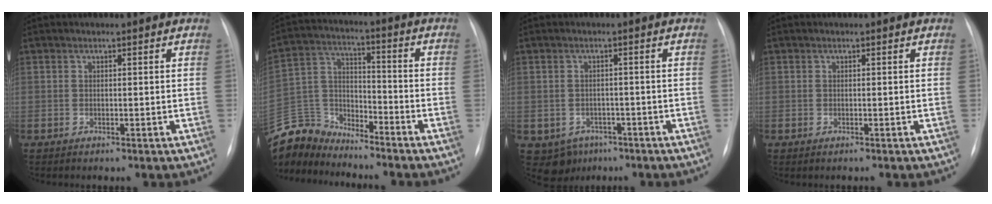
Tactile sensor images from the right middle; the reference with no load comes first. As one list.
[{"total": 10.0, "force": [-9.8, 2.0, -0.2], "torque": [-0.003, 0.024, -0.199]}, {"total": 5.4, "force": [-2.8, 4.5, 1.2], "torque": [-0.020, 0.008, -0.031]}, {"total": 0.0}]